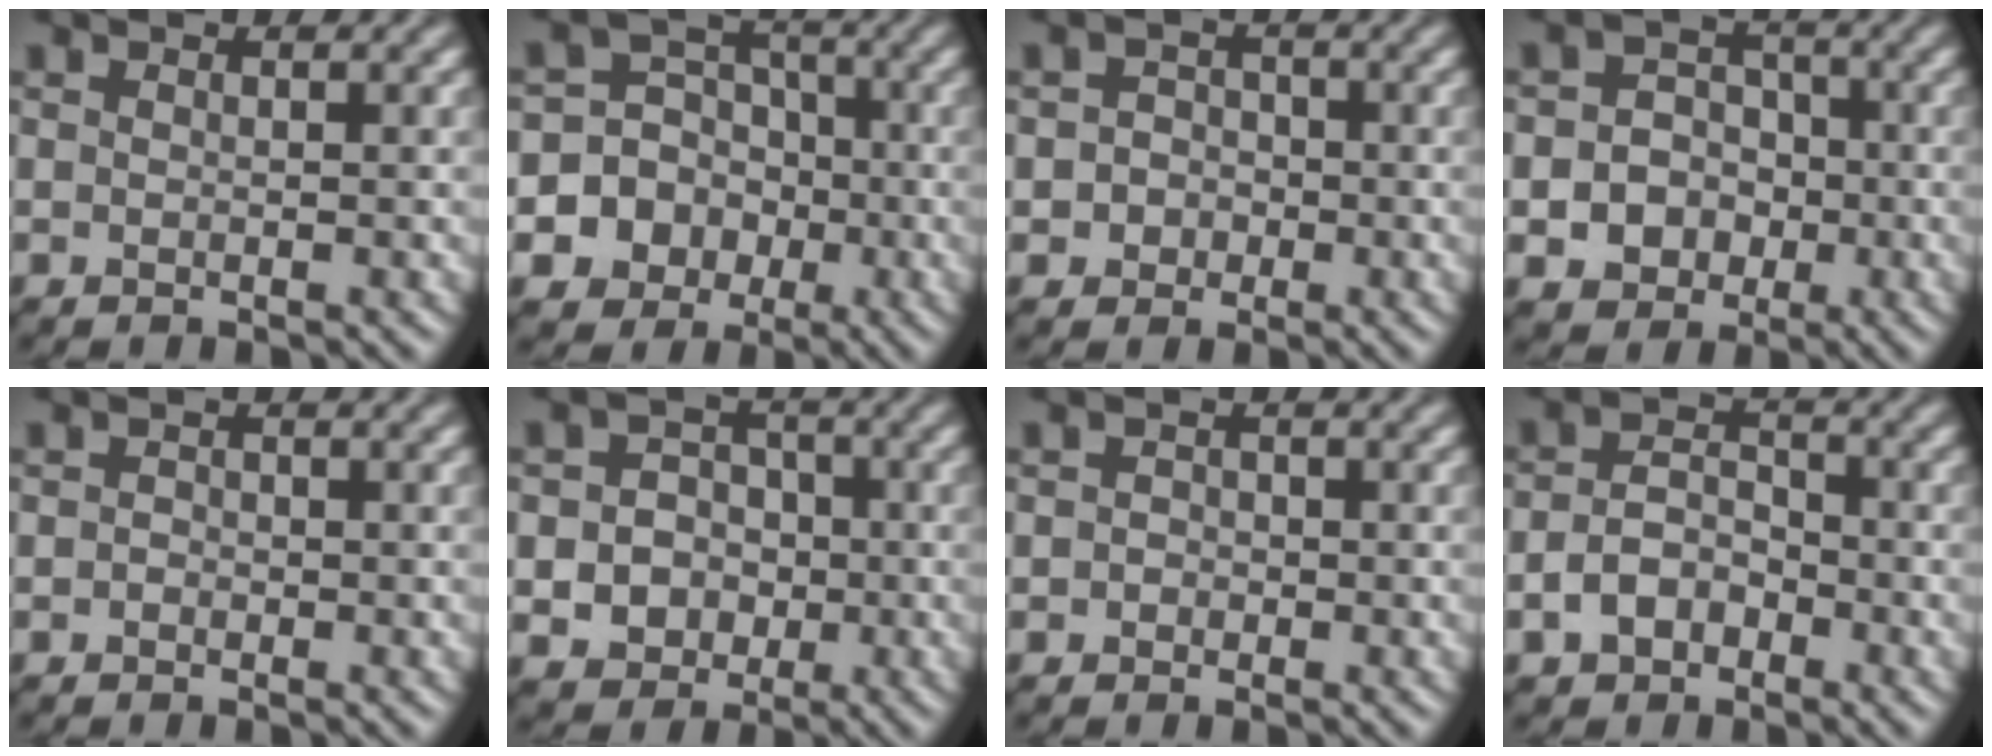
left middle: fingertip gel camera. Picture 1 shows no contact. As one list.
[{"total": 9.9, "force": [-4.0, 8.9, 1.7], "torque": [-0.050, -0.007, -0.080]}, {"total": 2.2, "force": [-0.9, 1.9, 0.3], "torque": [0.017, 0.001, -0.022]}, {"total": 5.2, "force": [-1.9, 4.6, 1.5], "torque": [-0.016, 0.001, -0.048]}, {"total": 0.6, "force": [-0.4, 0.3, 0.0], "torque": [0.004, -0.003, -0.010]}, {"total": 5.0, "force": [-1.6, 4.5, 1.7], "torque": [-0.020, 0.000, -0.039]}, {"total": 0.8, "force": [-0.4, 0.7, 0.0], "torque": [0.008, 0.000, -0.008]}, {"total": 3.1, "force": [-1.9, 2.0, 1.6], "torque": [-0.035, 0.000, -0.036]}]